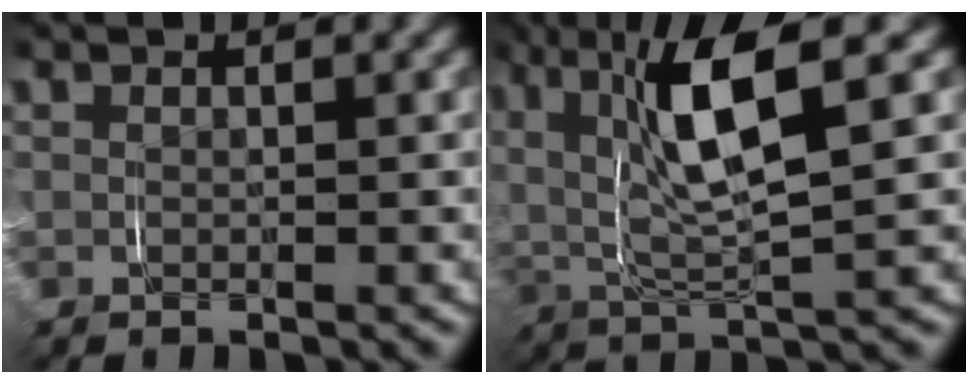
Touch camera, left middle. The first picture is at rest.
{"total": 8.0, "force": [2.4, 2.9, 7.1], "torque": [-0.142, 0.012, 0.032]}